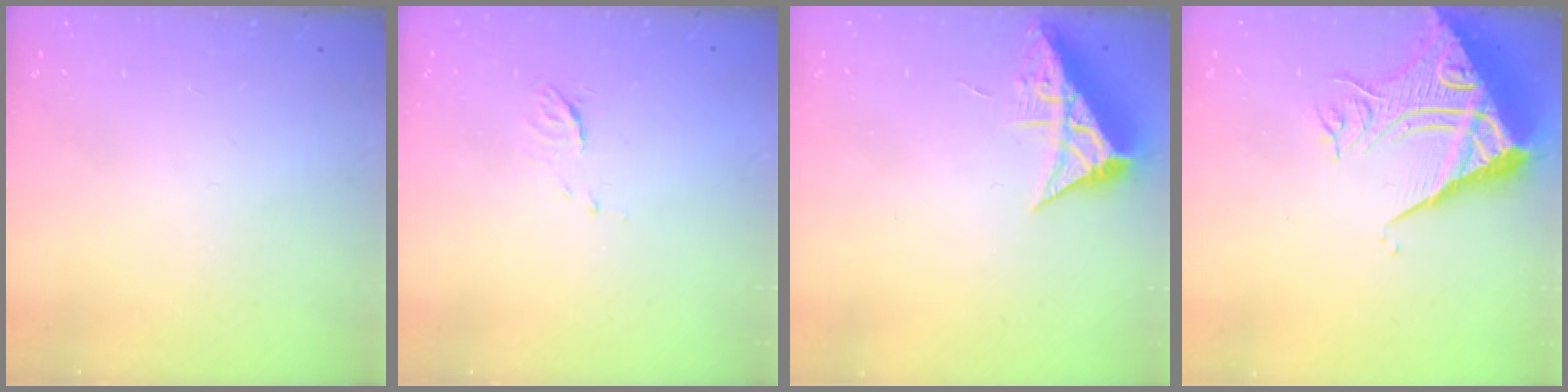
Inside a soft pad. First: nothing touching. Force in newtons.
{"total": 4.1, "press": 4.1, "slide": 0.2}
{"total": 8.4, "press": 8.4, "slide": 0.5}
{"total": 12.0, "press": 11.9, "slide": 0.7}